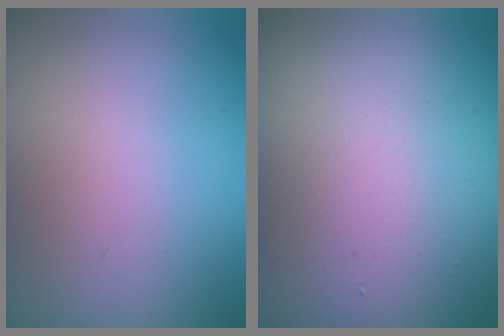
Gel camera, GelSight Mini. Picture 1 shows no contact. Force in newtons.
{"total": 20.8, "press": 20.8, "slide": 1.5}